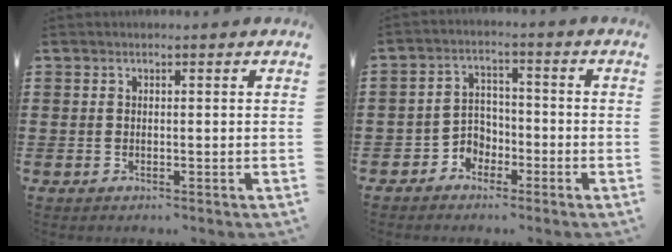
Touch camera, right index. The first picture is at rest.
{"total": 3.4, "force": [-2.3, 2.5, 0.6], "torque": [-0.022, 0.010, -0.049]}